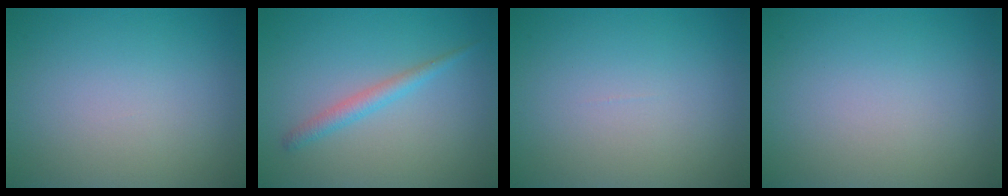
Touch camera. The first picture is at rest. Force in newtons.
{"total": 1.8, "press": 1.8, "slide": 0.1}
{"total": 0.0}
{"total": 0.0}